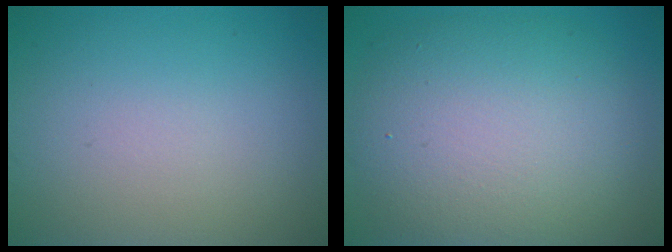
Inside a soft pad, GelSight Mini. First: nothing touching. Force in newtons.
{"total": 9.8, "press": 9.8, "slide": 0.9}